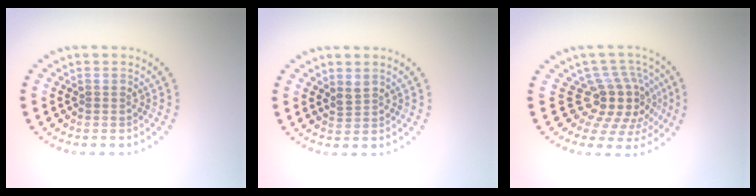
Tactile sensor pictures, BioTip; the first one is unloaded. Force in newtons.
{"total": 1.2, "press": 0.9, "slide": 0.8}
{"total": 5.0, "press": 3.6, "slide": 3.4}